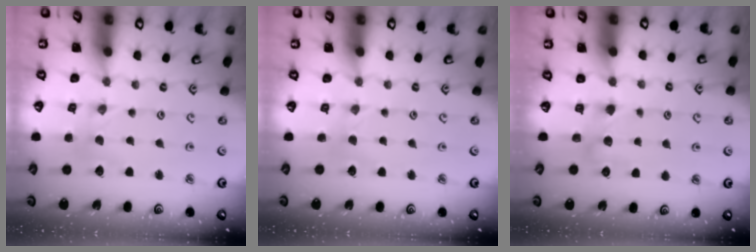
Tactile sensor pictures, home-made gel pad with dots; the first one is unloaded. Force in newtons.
{"total": 1.7, "press": 1.7, "slide": 0.2}
{"total": 4.4, "press": 4.3, "slide": 0.8}